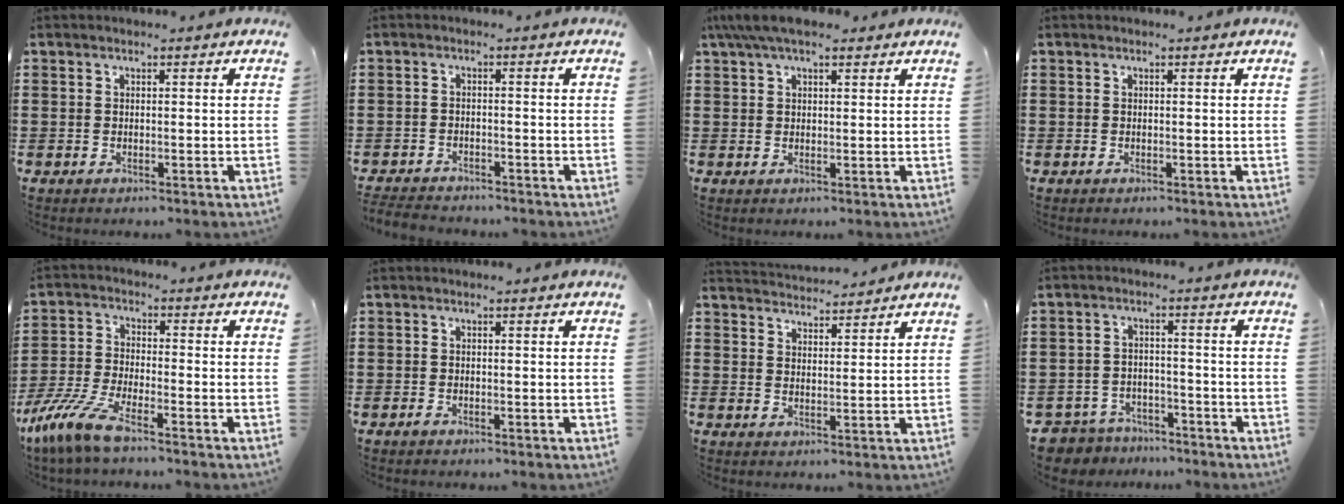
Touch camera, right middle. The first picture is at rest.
{"total": 2.8, "force": [-2.7, 0.5, 0.1], "torque": [-0.014, -0.004, -0.062]}
{"total": 4.4, "force": [3.2, 1.0, 2.9], "torque": [-0.064, 0.005, 0.059]}
{"total": 0.0}
{"total": 7.8, "force": [-6.0, 0.8, 4.8], "torque": [-0.130, -0.020, -0.122]}
{"total": 0.5, "force": [-0.4, 0.1, 0.3], "torque": [-0.008, -0.006, -0.006]}
{"total": 3.3, "force": [3.3, 0.2, -0.2], "torque": [-0.005, -0.013, 0.060]}
{"total": 4.4, "force": [-4.3, 0.9, 0.0], "torque": [-0.029, -0.005, -0.096]}